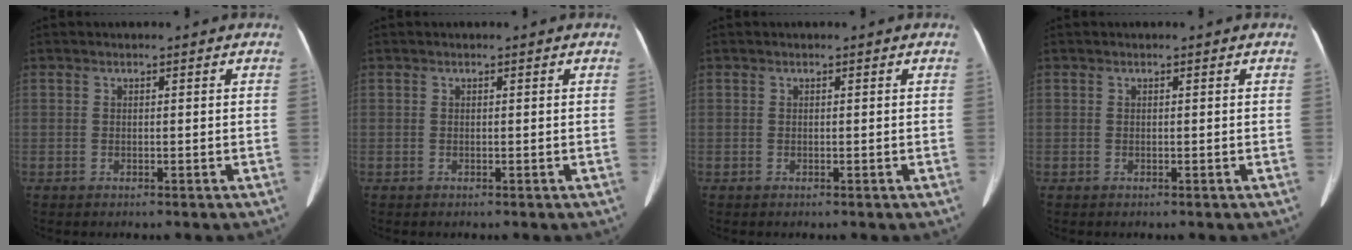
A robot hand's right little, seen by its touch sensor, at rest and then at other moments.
{"total": 0.0}
{"total": 0.0}
{"total": 0.0}